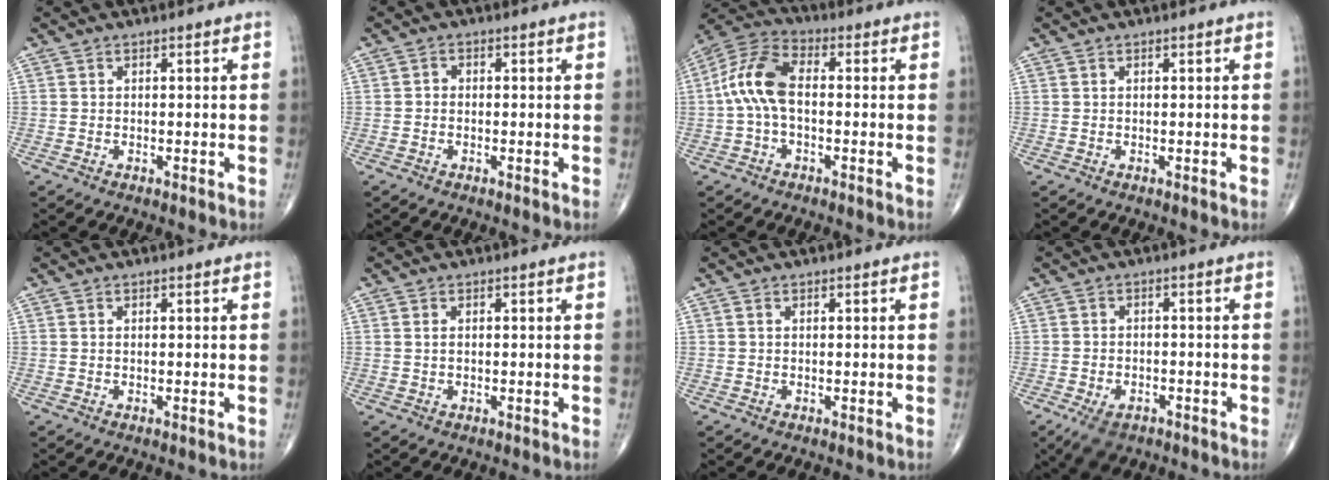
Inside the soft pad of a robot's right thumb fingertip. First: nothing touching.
{"total": 1.1, "force": [-0.4, 0.9, 0.5], "torque": [-0.002, 0.003, -0.010]}
{"total": 10.1, "force": [-0.5, 5.4, 8.6], "torque": [-0.182, 0.031, -0.019]}
{"total": 0.0}
{"total": 0.0}
{"total": 0.8, "force": [0.2, 0.4, 0.7], "torque": [-0.015, 0.001, 0.003]}
{"total": 0.0}
{"total": 5.2, "force": [-3.3, 3.0, 2.7], "torque": [-0.048, 0.007, -0.053]}